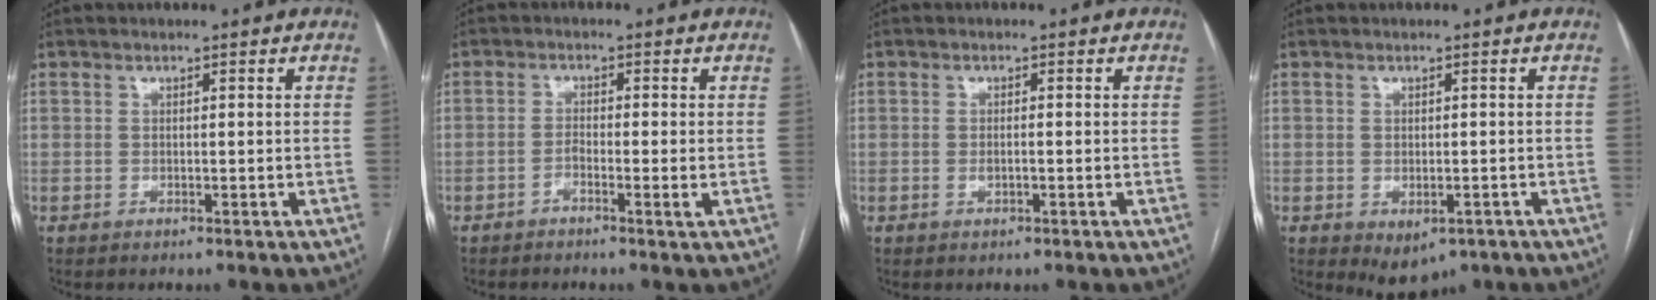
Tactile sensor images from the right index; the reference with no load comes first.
{"total": 2.3, "force": [-1.0, 0.1, 2.1], "torque": [-0.040, 0.003, -0.021]}
{"total": 1.1, "force": [-0.3, 0.3, 1.0], "torque": [-0.021, 0.000, -0.003]}
{"total": 4.3, "force": [-2.2, 2.6, 2.6], "torque": [-0.033, -0.004, -0.019]}